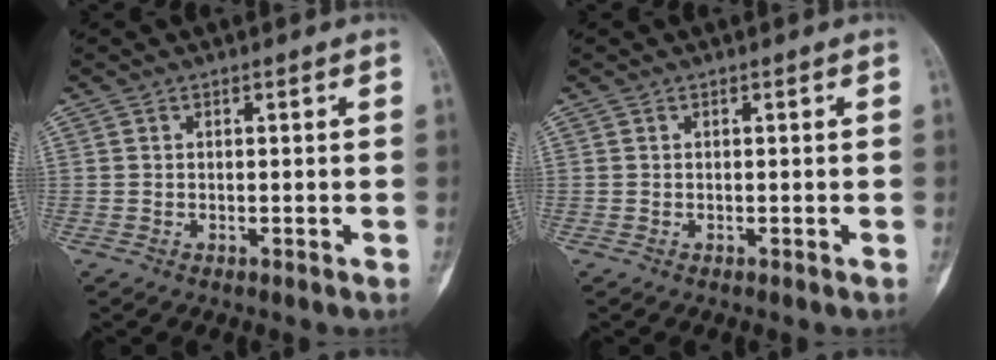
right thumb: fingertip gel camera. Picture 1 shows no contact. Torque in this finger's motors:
{"motor_torque": [0.11, 0.11, 0.02, -0.03, 0.00]}